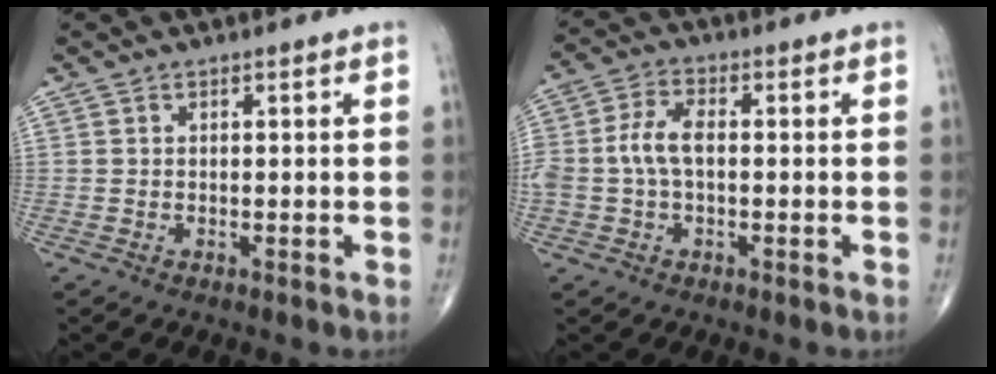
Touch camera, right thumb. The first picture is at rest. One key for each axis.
{"total": 6.6, "fx": -0.3, "fy": 3.9, "fz": 5.3, "tx": -0.121, "ty": 0.021, "tz": -0.008}